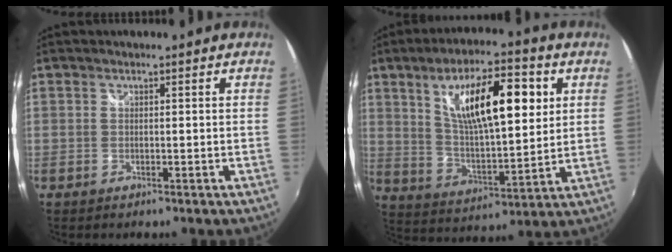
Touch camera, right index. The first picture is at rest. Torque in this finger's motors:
{"motor_torque": [0.66, 0.13, 0.82, 0.21]}